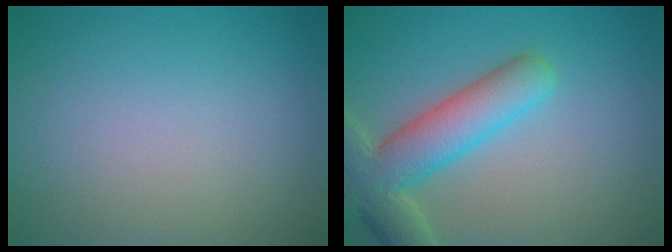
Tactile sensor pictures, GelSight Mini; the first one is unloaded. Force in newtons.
{"total": 6.8, "press": 6.8, "slide": 0.6}